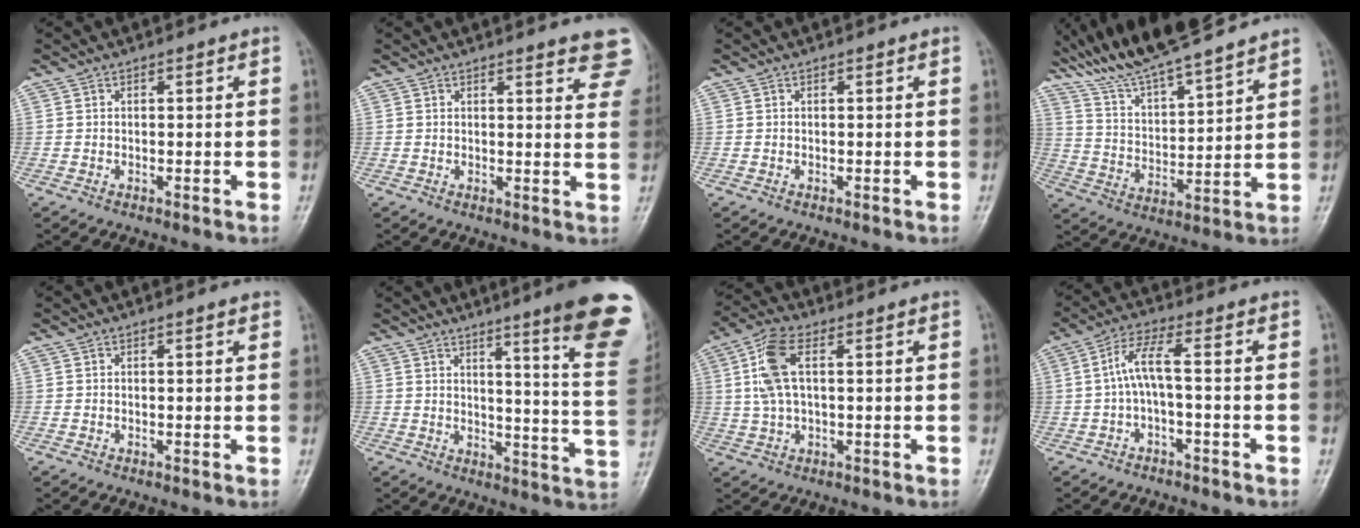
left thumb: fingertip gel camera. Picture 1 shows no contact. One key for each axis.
{"total": 9.6, "fx": 7.1, "fy": 2.6, "fz": 5.9, "tx": -0.039, "ty": -0.028, "tz": 0.065}
{"total": 0.0}
{"total": 16.6, "fx": 14.4, "fy": 2.0, "fz": 7.9, "tx": -0.129, "ty": -0.051, "tz": 0.267}
{"total": 1.0, "fx": 0.7, "fy": 0.2, "fz": 0.8, "tx": -0.010, "ty": 0.000, "tz": 0.005}
{"total": 19.5, "fx": 12.3, "fy": 1.3, "fz": 15.1, "tx": -0.168, "ty": -0.076, "tz": 0.149}
{"total": 8.3, "fx": 1.9, "fy": 3.8, "fz": 7.1, "tx": -0.161, "ty": 0.018, "tz": 0.036}
{"total": 5.4, "fx": -0.8, "fy": 0.9, "fz": 5.3, "tx": -0.120, "ty": 0.034, "tz": -0.017}